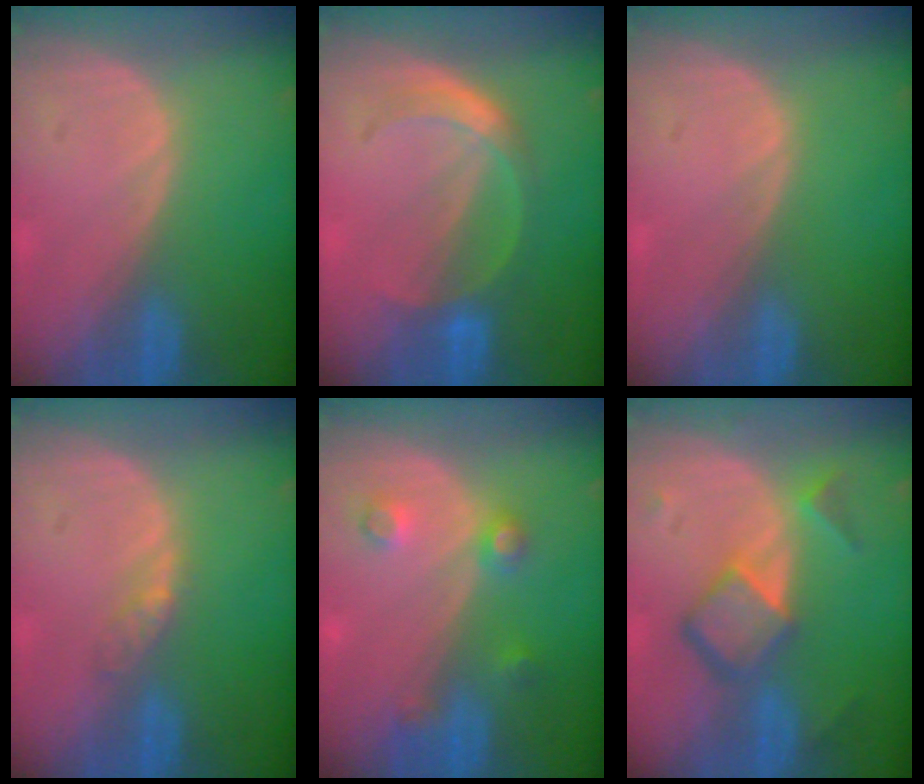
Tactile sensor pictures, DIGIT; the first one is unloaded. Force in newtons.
{"total": 4.8, "press": 4.8, "slide": 0.4}
{"total": 0.0}
{"total": 2.2, "press": 1.9, "slide": 1.2}
{"total": 4.0, "press": 3.5, "slide": 1.9}
{"total": 6.9, "press": 5.9, "slide": 3.6}